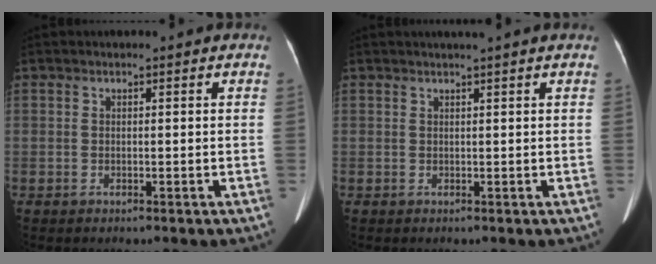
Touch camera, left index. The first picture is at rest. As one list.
[{"total": 1.9, "force": [1.6, -0.5, 1.0], "torque": [-0.012, 0.007, 0.028]}]